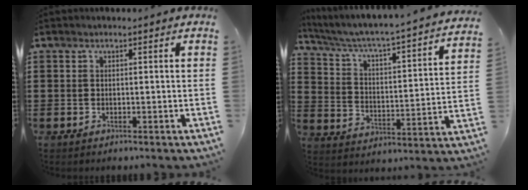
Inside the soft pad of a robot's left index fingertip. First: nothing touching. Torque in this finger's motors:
{"motor_torque": [1.58, -0.56, 0.27, 0.21]}